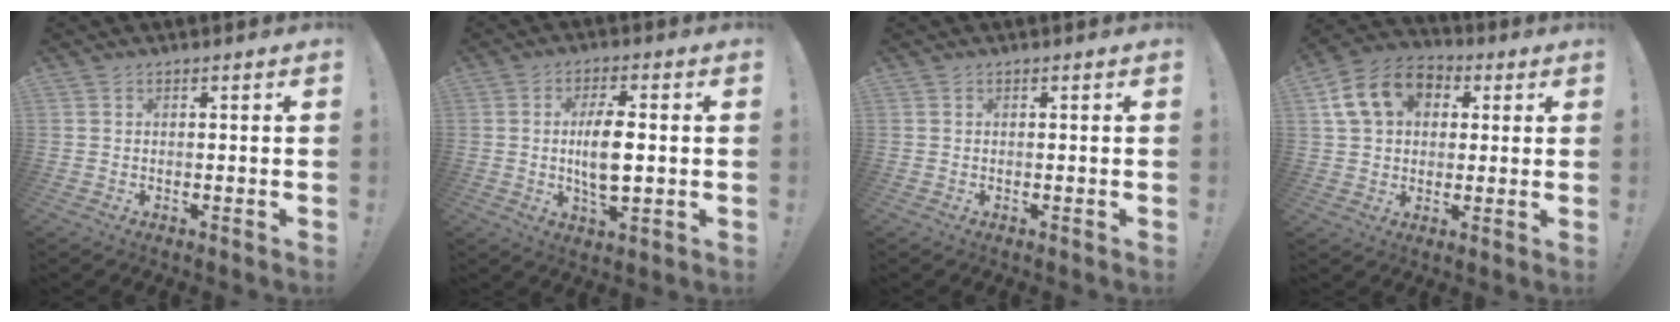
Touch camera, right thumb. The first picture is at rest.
{"total": 9.5, "force": [0.1, 3.6, 8.8], "torque": [-0.152, -0.007, -0.004]}
{"total": 0.0}
{"total": 14.9, "force": [5.0, 11.4, 8.1], "torque": [-0.126, 0.002, 0.104]}